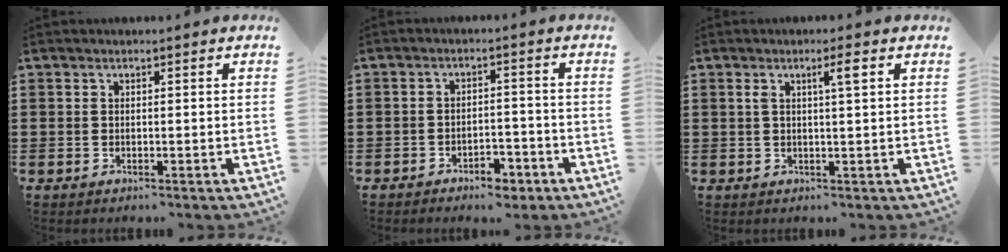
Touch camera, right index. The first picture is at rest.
{"total": 3.3, "force": [-2.7, 1.3, 1.2], "torque": [-0.021, 0.007, -0.053]}
{"total": 2.9, "force": [1.0, 0.0, 2.7], "torque": [-0.045, -0.003, 0.012]}